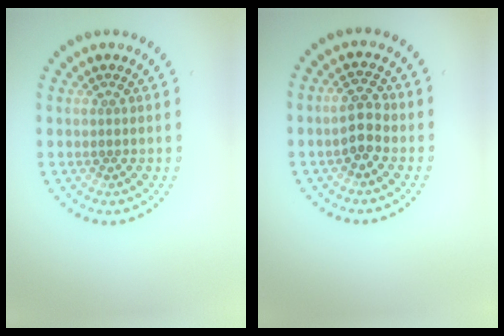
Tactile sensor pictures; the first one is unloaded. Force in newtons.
{"total": 2.5, "press": 2.5, "slide": 0.6}